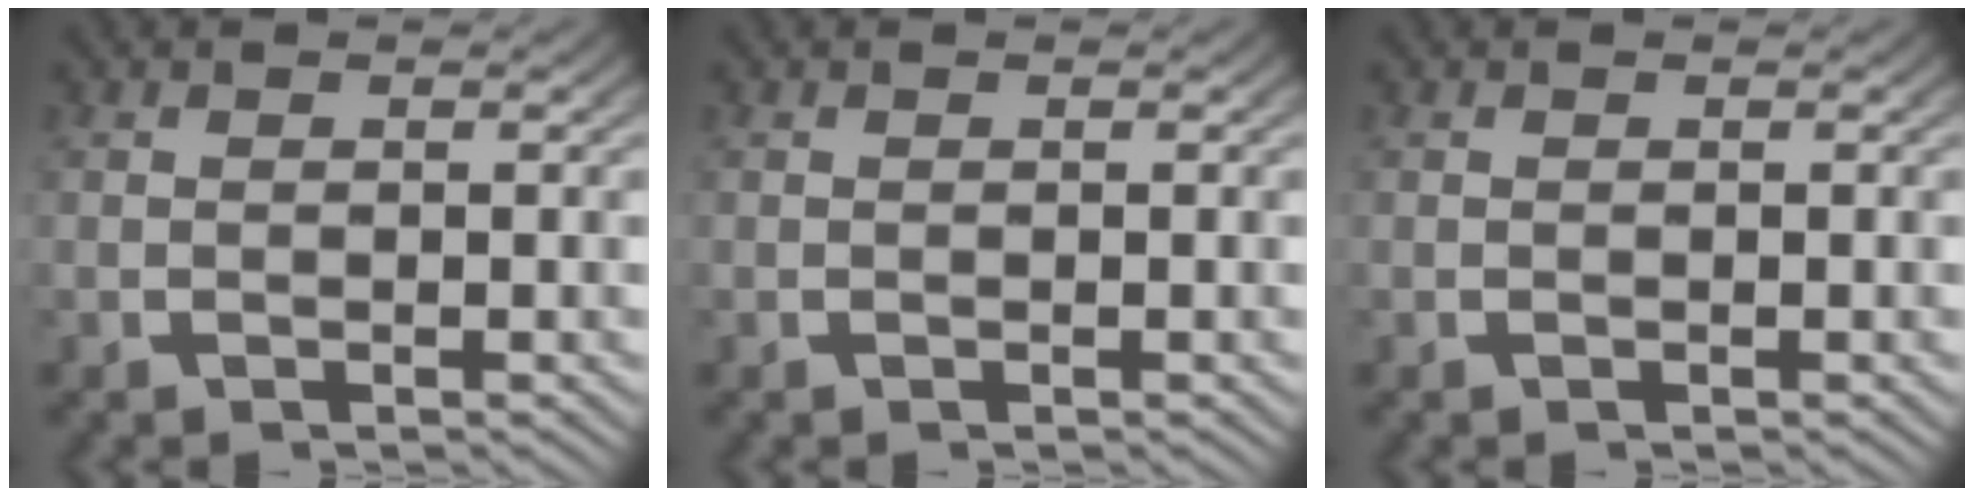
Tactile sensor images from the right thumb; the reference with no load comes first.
{"total": 0.0}
{"total": 0.0}